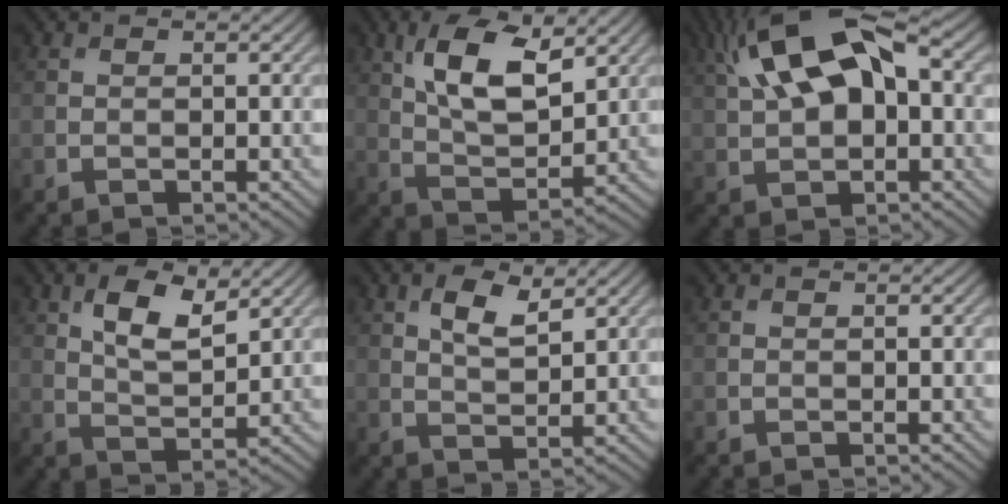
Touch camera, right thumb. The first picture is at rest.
{"total": 10.2, "force": [4.4, 4.4, 8.1], "torque": [-0.166, 0.006, 0.086]}
{"total": 13.8, "force": [4.0, 6.8, 11.3], "torque": [-0.217, 0.032, 0.060]}
{"total": 6.6, "force": [3.4, 2.8, 5.0], "torque": [-0.099, -0.003, 0.064]}
{"total": 4.4, "force": [2.3, 1.8, 3.3], "torque": [-0.072, -0.002, 0.044]}
{"total": 0.0}